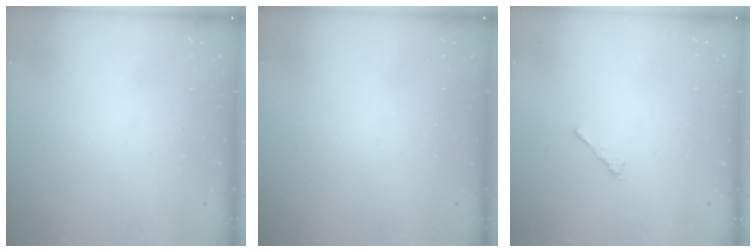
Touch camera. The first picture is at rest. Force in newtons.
{"total": 0.0}
{"total": 2.3, "press": 2.2, "slide": 0.6}